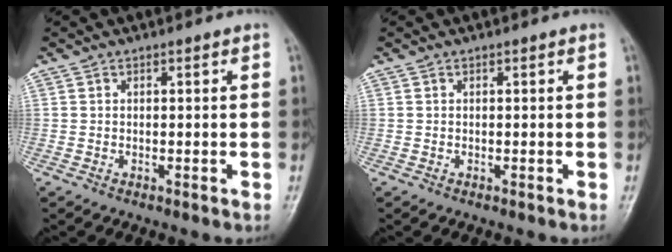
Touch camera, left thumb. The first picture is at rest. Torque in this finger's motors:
{"motor_torque": [-0.36, 0.00, -0.03, 0.12, -0.05]}